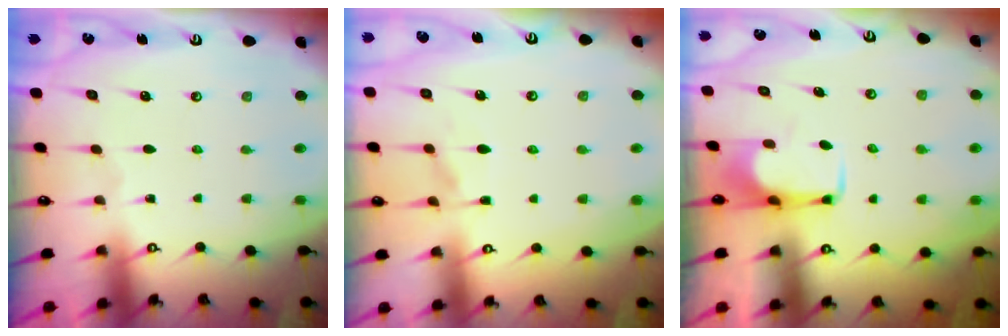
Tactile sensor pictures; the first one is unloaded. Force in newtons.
{"total": 1.3, "press": 0.6, "slide": 1.1}
{"total": 1.9, "press": 1.9, "slide": 0.2}